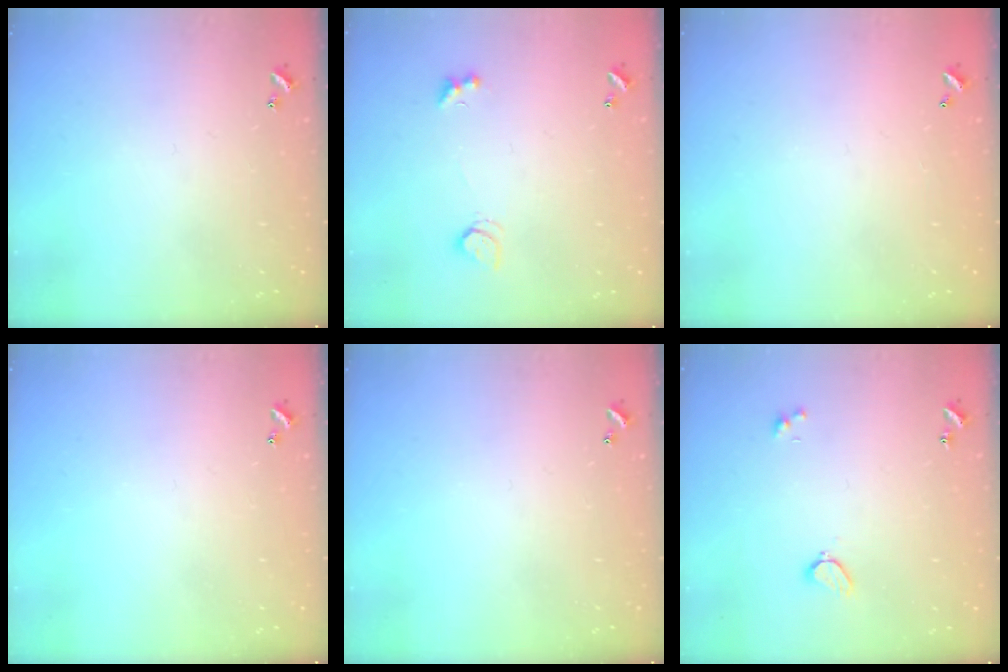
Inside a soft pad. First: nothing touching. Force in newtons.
{"total": 2.7, "press": 2.4, "slide": 1.3}
{"total": 2.9, "press": 2.9, "slide": 0.1}
{"total": 0.0}
{"total": 0.0}
{"total": 1.7, "press": 1.6, "slide": 0.6}